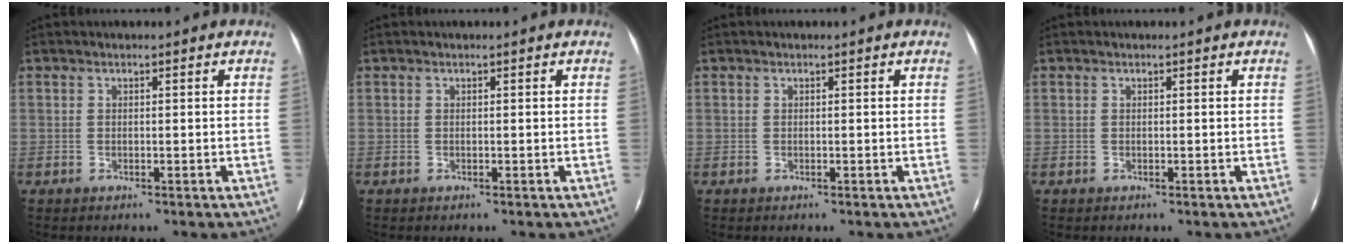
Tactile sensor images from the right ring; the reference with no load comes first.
{"total": 0.0}
{"total": 0.0}
{"total": 0.0}